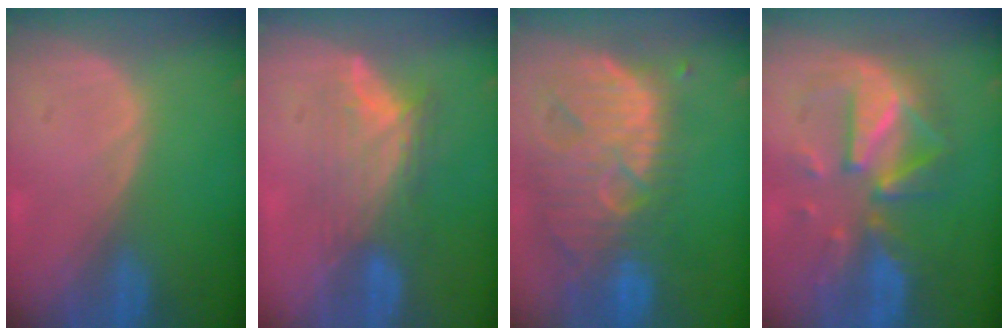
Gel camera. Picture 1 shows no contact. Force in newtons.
{"total": 7.0, "press": 6.4, "slide": 2.8}
{"total": 13.4, "press": 11.5, "slide": 6.9}
{"total": 9.6, "press": 9.6, "slide": 0.6}